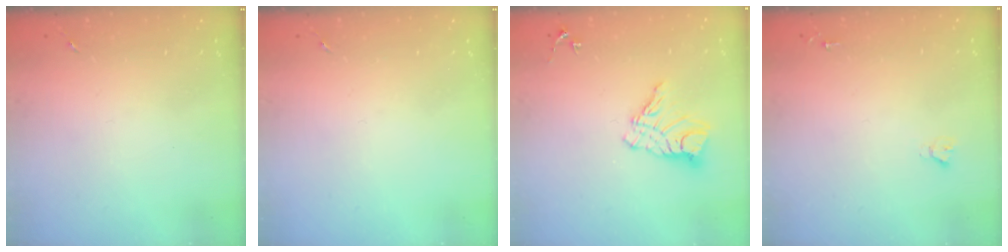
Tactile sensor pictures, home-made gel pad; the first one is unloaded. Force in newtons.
{"total": 0.0}
{"total": 11.3, "press": 11.2, "slide": 0.9}
{"total": 1.9, "press": 1.9, "slide": 0.2}